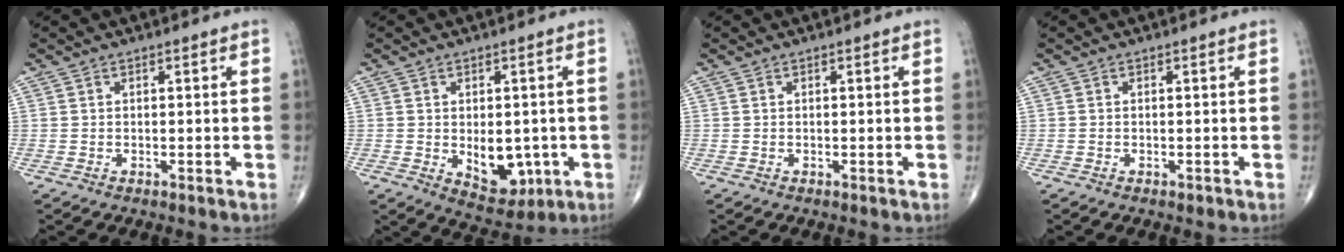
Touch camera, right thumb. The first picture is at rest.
{"total": 8.7, "force": [-1.5, 5.5, 6.5], "torque": [-0.058, -0.008, -0.005]}
{"total": 0.0}
{"total": 0.6, "force": [-0.3, 0.3, 0.3], "torque": [-0.004, -0.001, -0.005]}